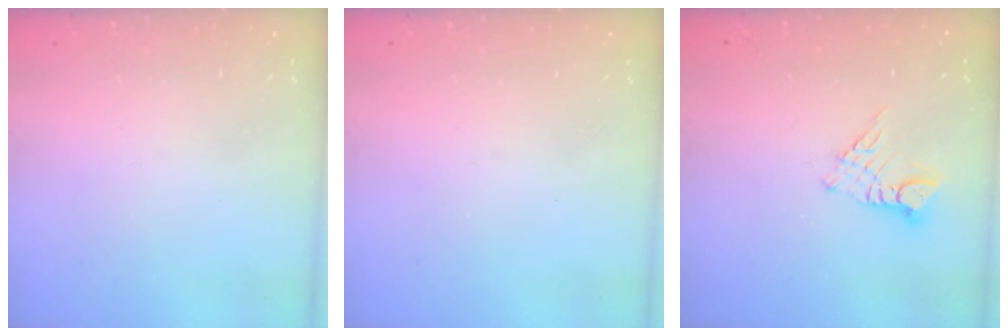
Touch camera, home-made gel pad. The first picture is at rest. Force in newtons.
{"total": 0.0}
{"total": 5.1, "press": 5.1, "slide": 0.3}